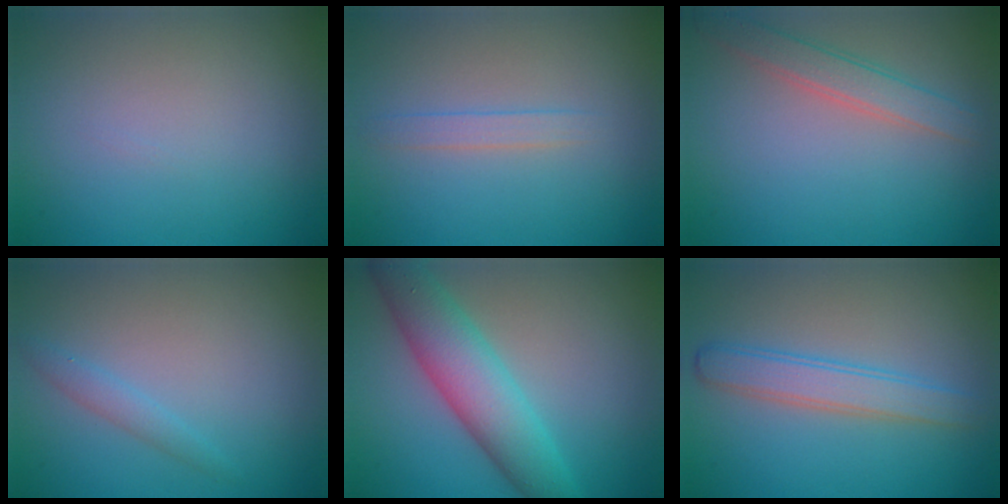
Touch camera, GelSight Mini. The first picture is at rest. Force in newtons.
{"total": 1.3, "press": 1.3, "slide": 0.1}
{"total": 2.7, "press": 2.7, "slide": 0.1}
{"total": 1.3, "press": 1.3, "slide": 0.0}
{"total": 6.6, "press": 6.6, "slide": 0.2}
{"total": 3.2, "press": 3.2, "slide": 0.1}